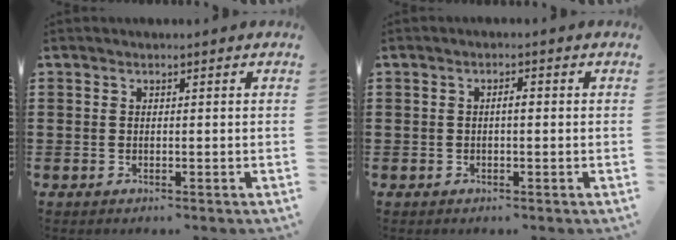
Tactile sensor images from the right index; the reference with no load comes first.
{"total": 1.4, "force": [-0.2, 0.3, 1.3], "torque": [-0.025, 0.001, -0.003]}